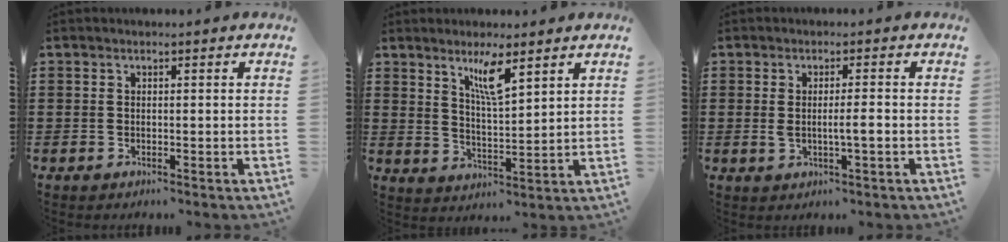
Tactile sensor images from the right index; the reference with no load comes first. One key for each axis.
{"total": 5.6, "fx": 3.6, "fy": 0.8, "fz": 4.3, "tx": -0.086, "ty": 0.001, "tz": 0.059}
{"total": 3.1, "fx": -0.4, "fy": 0.2, "fz": 3.1, "tx": -0.055, "ty": -0.006, "tz": -0.008}